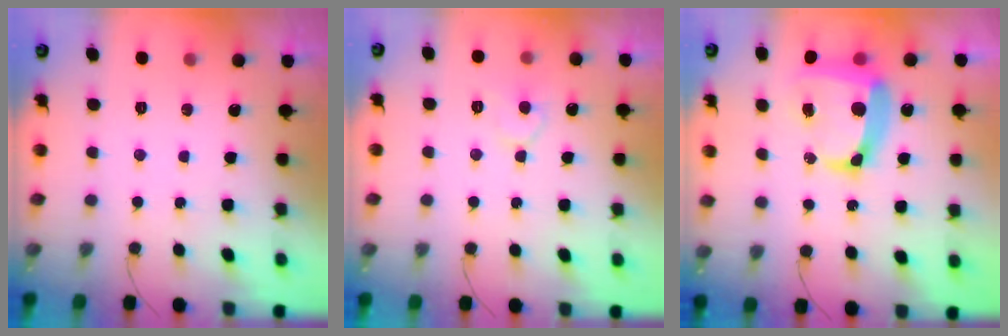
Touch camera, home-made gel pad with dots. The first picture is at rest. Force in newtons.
{"total": 7.1, "press": 7.1, "slide": 0.4}
{"total": 16.4, "press": 16.3, "slide": 2.1}